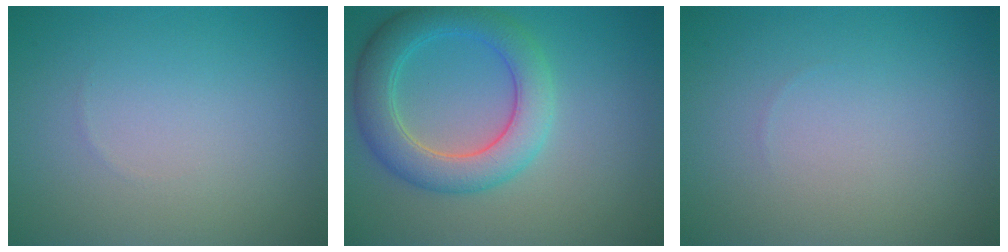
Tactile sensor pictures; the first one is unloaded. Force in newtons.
{"total": 5.5, "press": 5.5, "slide": 0.5}
{"total": 0.0}